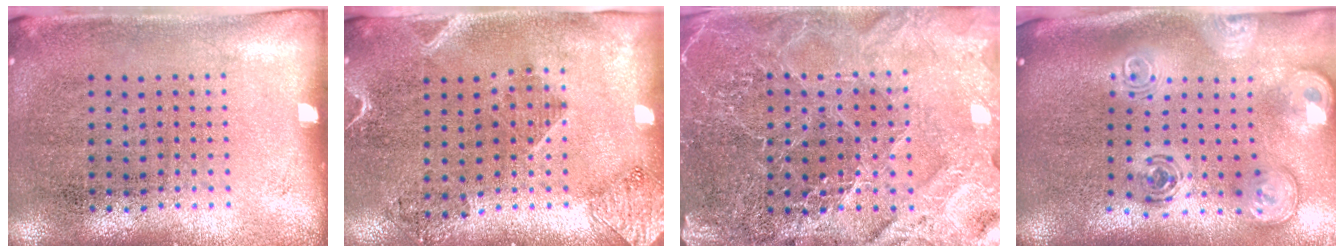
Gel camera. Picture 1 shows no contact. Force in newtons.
{"total": 1.9, "press": 1.6, "slide": 1.0}
{"total": 4.7, "press": 4.3, "slide": 1.8}
{"total": 2.9, "press": 2.0, "slide": 2.1}